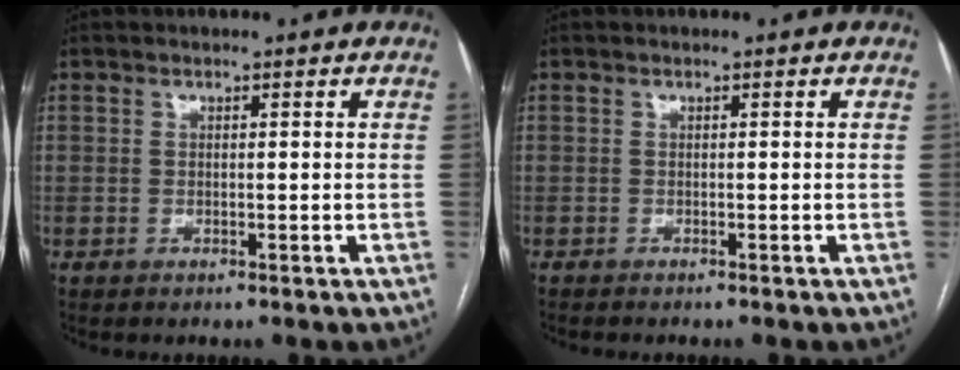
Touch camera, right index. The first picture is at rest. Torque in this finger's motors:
{"motor_torque": [-0.23, -0.18, 0.07, 0.01]}